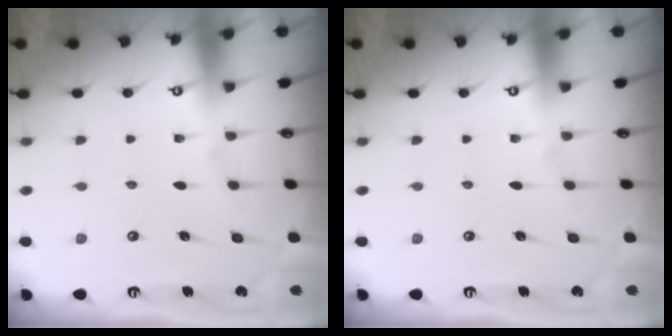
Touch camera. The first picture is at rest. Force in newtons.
{"total": 0.0}